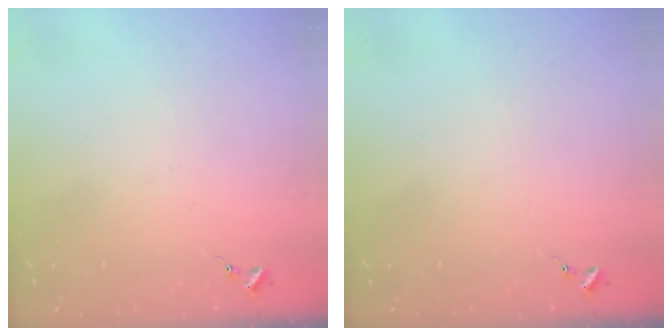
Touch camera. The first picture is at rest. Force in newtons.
{"total": 0.0}